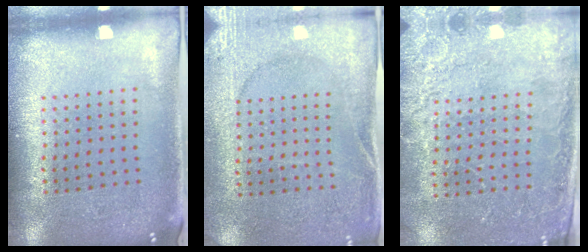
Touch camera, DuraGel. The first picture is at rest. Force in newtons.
{"total": 2.6, "press": 2.5, "slide": 0.4}
{"total": 2.5, "press": 2.5, "slide": 0.5}